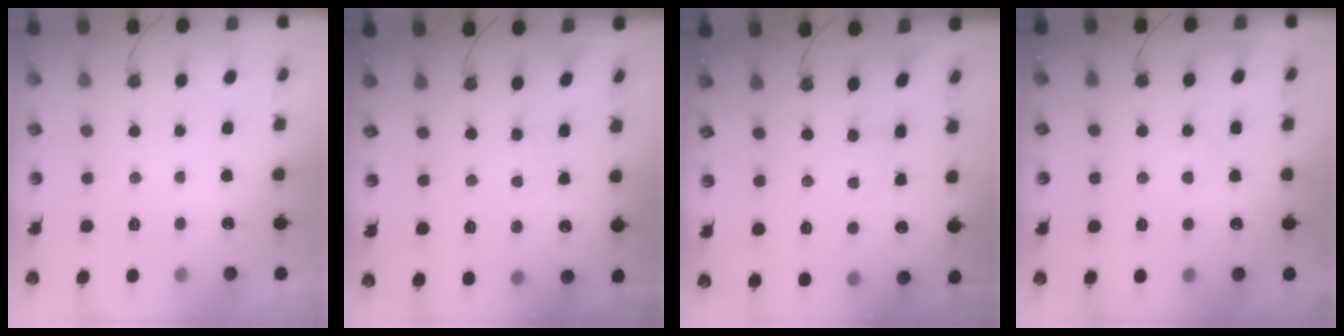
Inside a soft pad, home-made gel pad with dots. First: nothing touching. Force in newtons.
{"total": 2.8, "press": 2.8, "slide": 0.3}
{"total": 1.1, "press": 1.1, "slide": 0.2}
{"total": 2.8, "press": 2.7, "slide": 0.5}